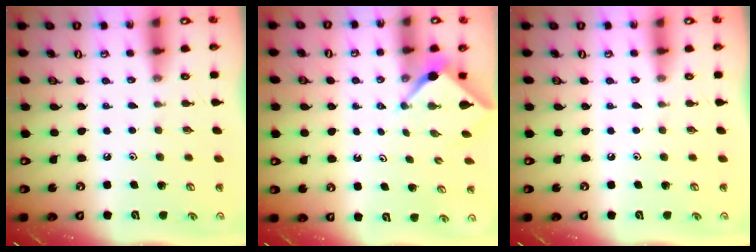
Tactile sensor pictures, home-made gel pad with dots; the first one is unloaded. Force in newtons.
{"total": 2.5, "press": 2.5, "slide": 0.3}
{"total": 0.0}